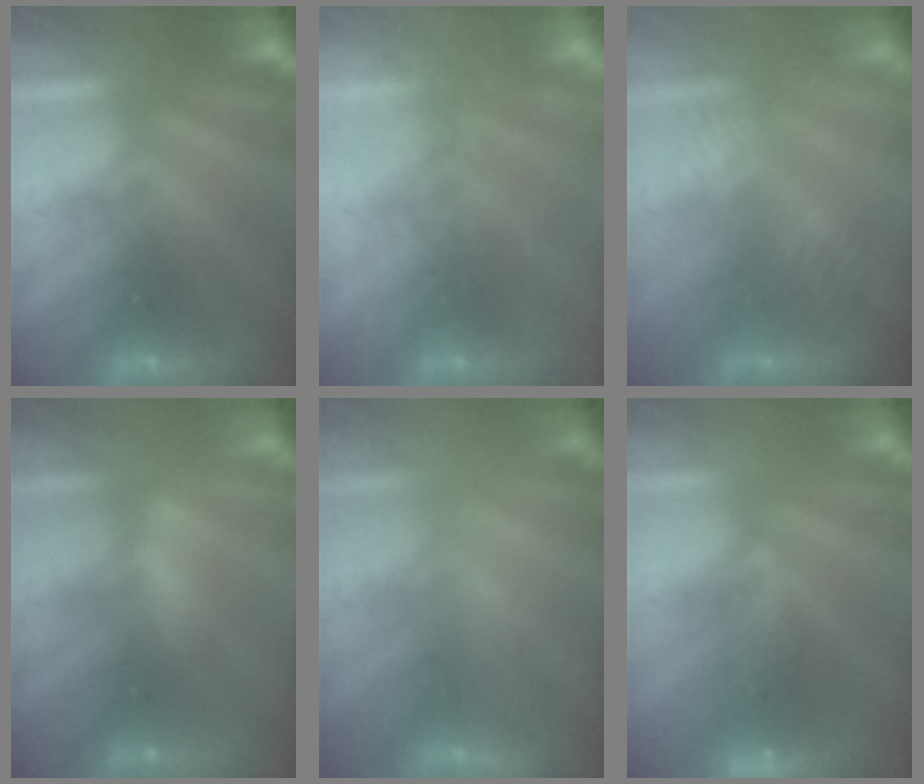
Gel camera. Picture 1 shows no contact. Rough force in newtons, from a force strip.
{"total": 2.3}
{"total": 2.8}
{"total": 2.7}
{"total": 2.2}
{"total": 6.9}